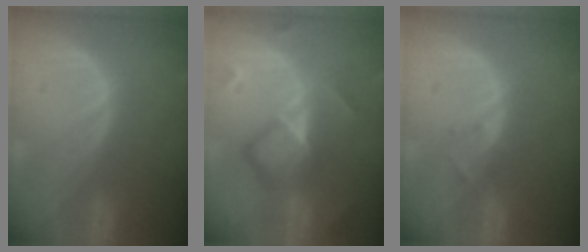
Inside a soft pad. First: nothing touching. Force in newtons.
{"total": 7.7, "press": 7.7, "slide": 0.7}
{"total": 1.3, "press": 1.1, "slide": 0.8}